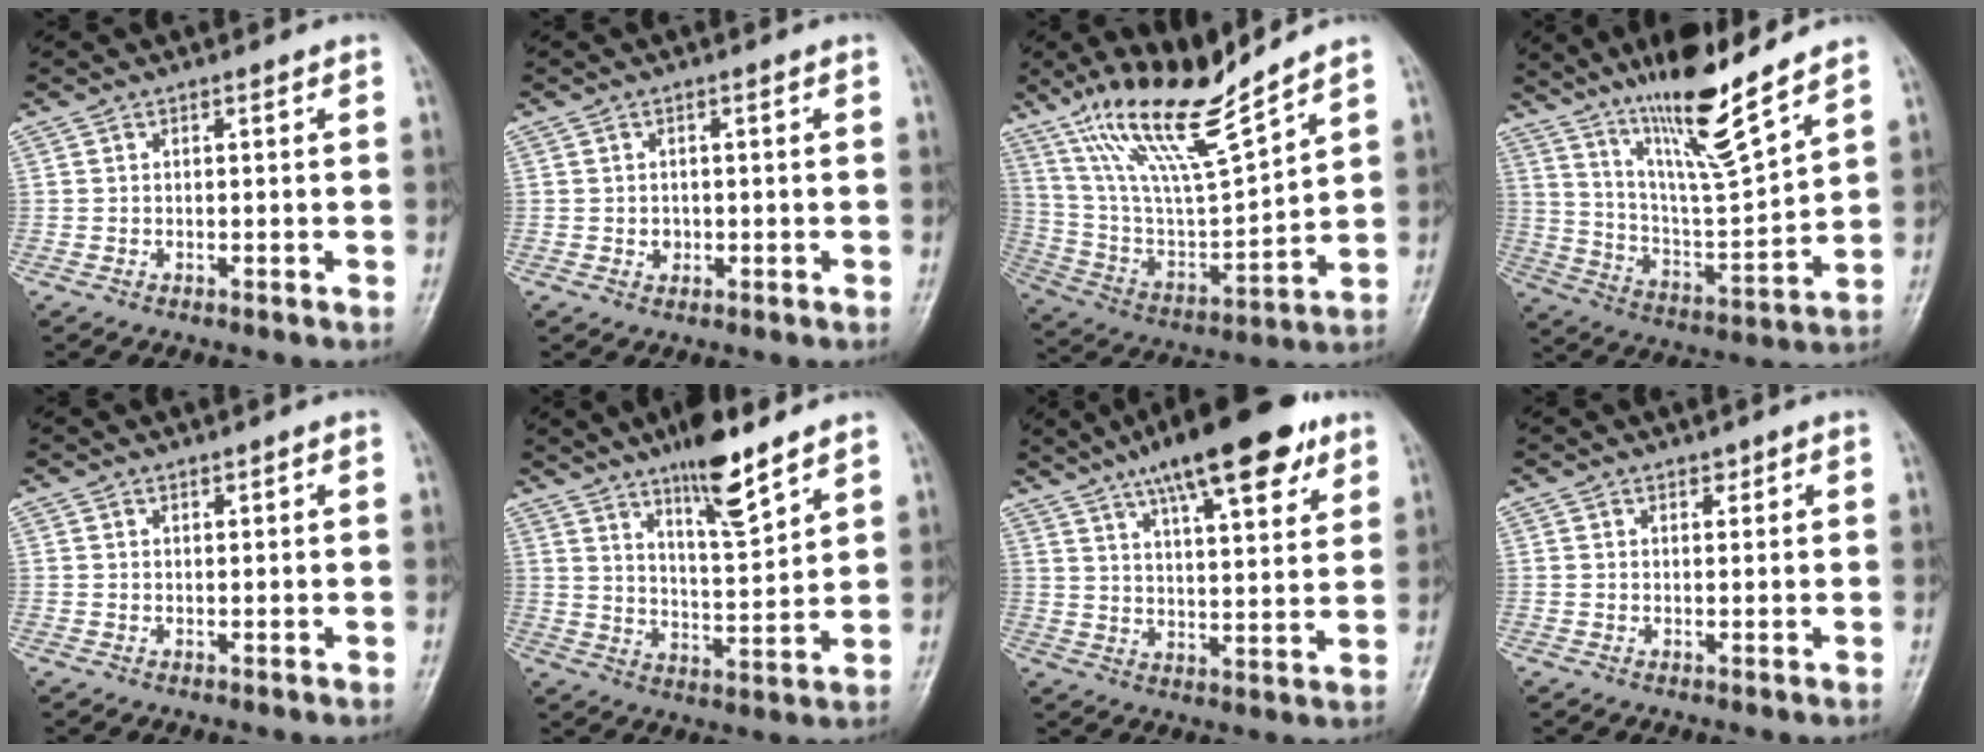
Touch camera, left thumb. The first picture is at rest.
{"total": 1.4, "force": [-0.1, 1.2, 0.6], "torque": [-0.004, 0.002, 0.002]}
{"total": 17.5, "force": [13.6, 2.2, 10.8], "torque": [-0.185, -0.073, 0.267]}
{"total": 16.2, "force": [12.0, 1.4, 10.8], "torque": [-0.176, -0.072, 0.220]}
{"total": 0.6, "force": [0.6, 0.1, 0.1], "torque": [-0.003, -0.005, 0.010]}
{"total": 11.6, "force": [8.4, 2.4, 7.7], "torque": [-0.116, -0.058, 0.146]}
{"total": 19.5, "force": [12.2, 5.7, 14.2], "torque": [-0.195, -0.029, 0.190]}
{"total": 1.1, "force": [0.9, 0.6, 0.3], "torque": [0.004, -0.007, 0.012]}